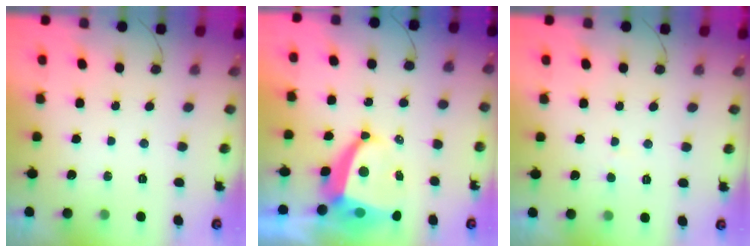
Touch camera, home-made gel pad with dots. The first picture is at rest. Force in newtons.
{"total": 8.4, "press": 8.3, "slide": 1.1}
{"total": 2.3, "press": 2.3, "slide": 0.2}